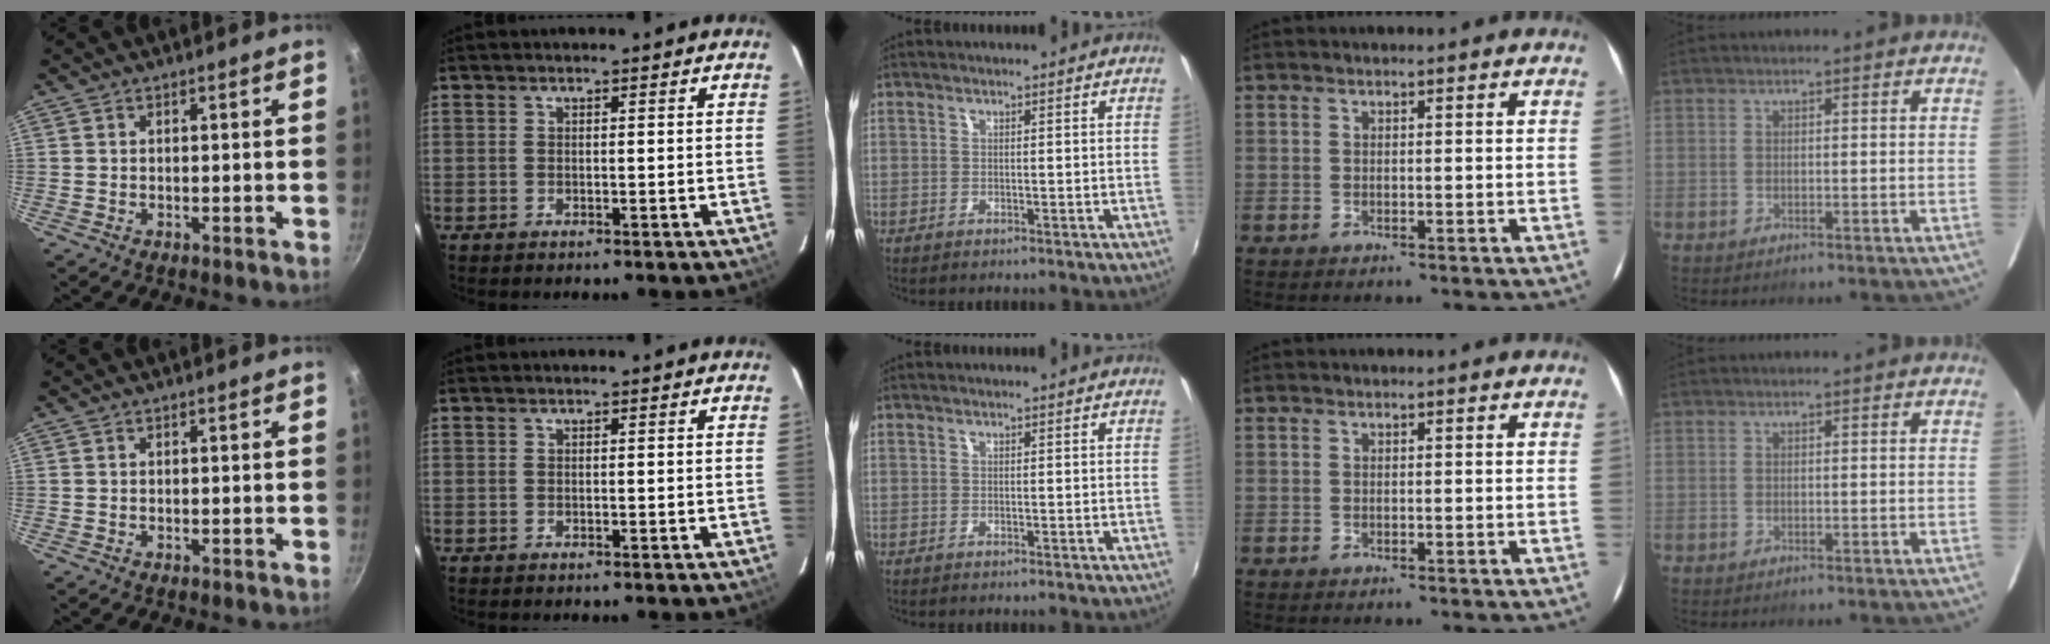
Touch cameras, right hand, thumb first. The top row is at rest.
{}